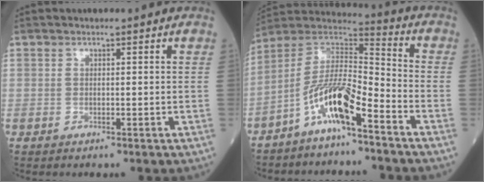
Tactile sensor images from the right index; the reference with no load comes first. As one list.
[{"total": 10.8, "force": [-6.4, 1.7, 8.6], "torque": [-0.175, 0.013, -0.123]}]